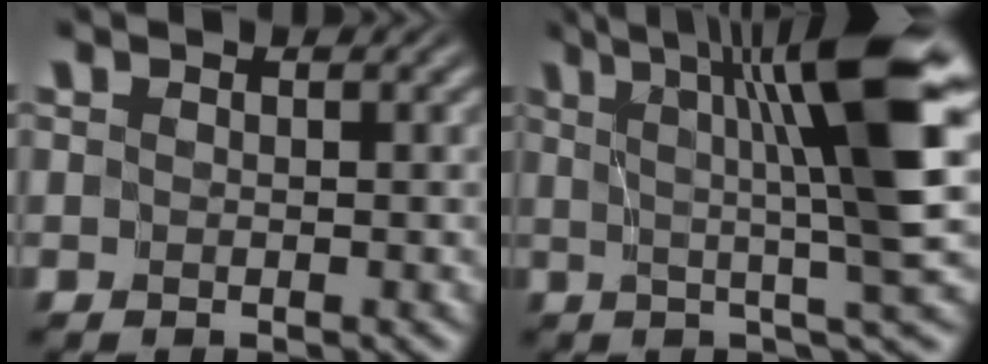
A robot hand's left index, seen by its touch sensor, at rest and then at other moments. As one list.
[{"total": 11.2, "force": [3.4, 1.1, 10.7], "torque": [-0.138, 0.011, 0.053]}]